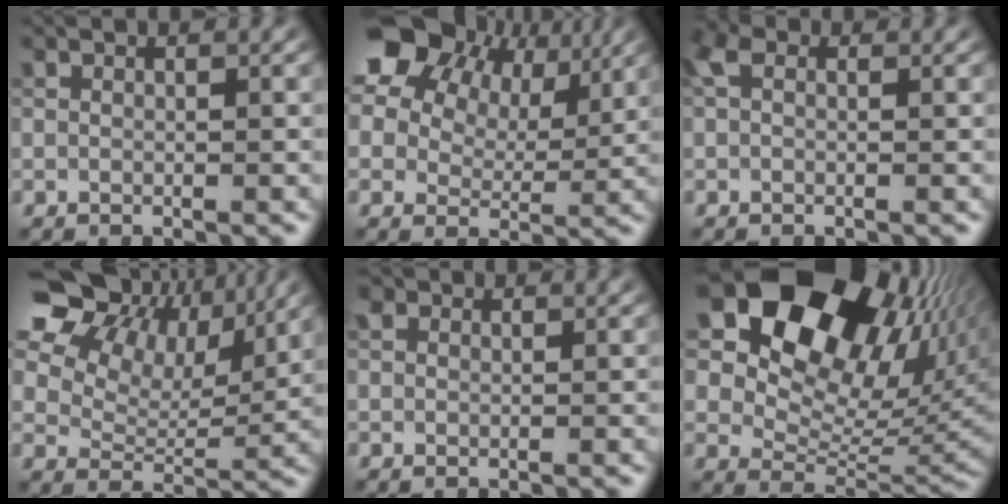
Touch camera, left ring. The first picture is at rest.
{"total": 16.1, "force": [8.3, 10.3, 9.3], "torque": [-0.187, 0.051, 0.133]}
{"total": 1.8, "force": [0.4, 1.2, 1.3], "torque": [-0.027, 0.010, -0.001]}
{"total": 15.4, "force": [9.3, 9.3, 8.1], "torque": [-0.183, 0.053, 0.164]}
{"total": 1.1, "force": [0.6, 0.8, 0.4], "torque": [-0.008, 0.003, 0.005]}
{"total": 18.3, "force": [9.7, 11.1, 10.9], "torque": [-0.195, 0.051, 0.158]}